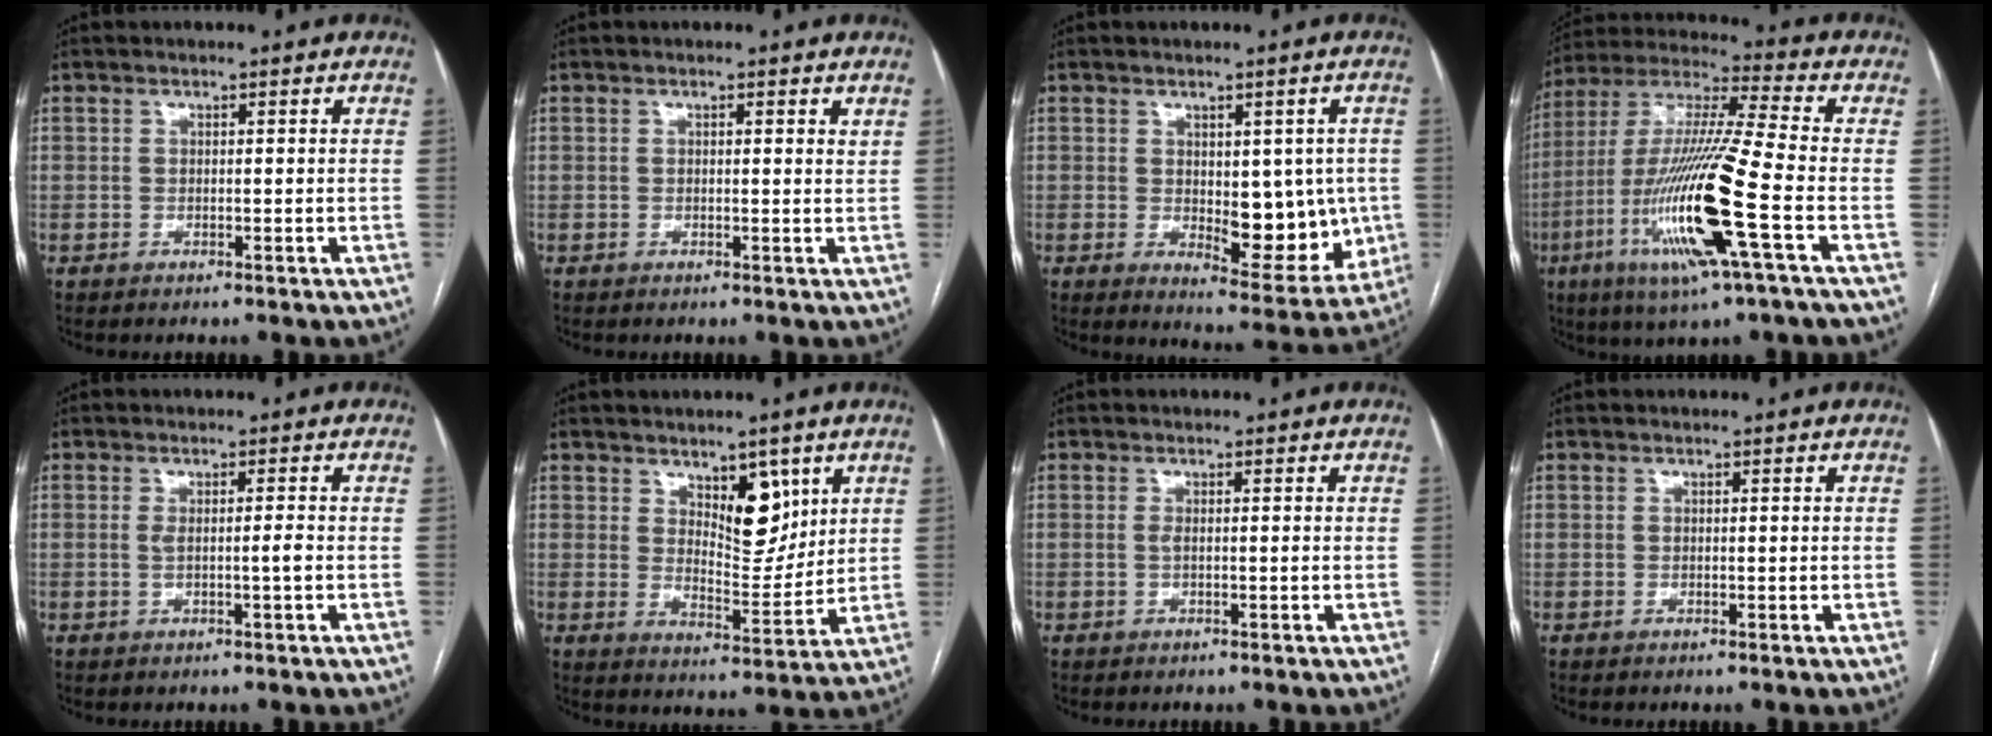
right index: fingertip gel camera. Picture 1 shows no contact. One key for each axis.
{"total": 1.3, "fx": 0.9, "fy": 0.2, "fz": 0.9, "tx": -0.015, "ty": 0.002, "tz": 0.008}
{"total": 10.8, "fx": -0.7, "fy": 5.0, "fz": 9.6, "tx": -0.109, "ty": -0.005, "tz": 0.008}
{"total": 19.9, "fx": -6.4, "fy": 0.3, "fz": 18.8, "tx": -0.403, "ty": -0.025, "tz": -0.127}
{"total": 2.1, "fx": -0.3, "fy": -0.3, "fz": 2.0, "tx": -0.038, "ty": -0.003, "tz": -0.004}
{"total": 7.7, "fx": 4.0, "fy": 3.3, "fz": 5.6, "tx": -0.084, "ty": -0.008, "tz": 0.071}
{"total": 0.9, "fx": -0.1, "fy": -0.1, "fz": 0.9, "tx": -0.020, "ty": -0.002, "tz": -0.001}
{"total": 0.0}